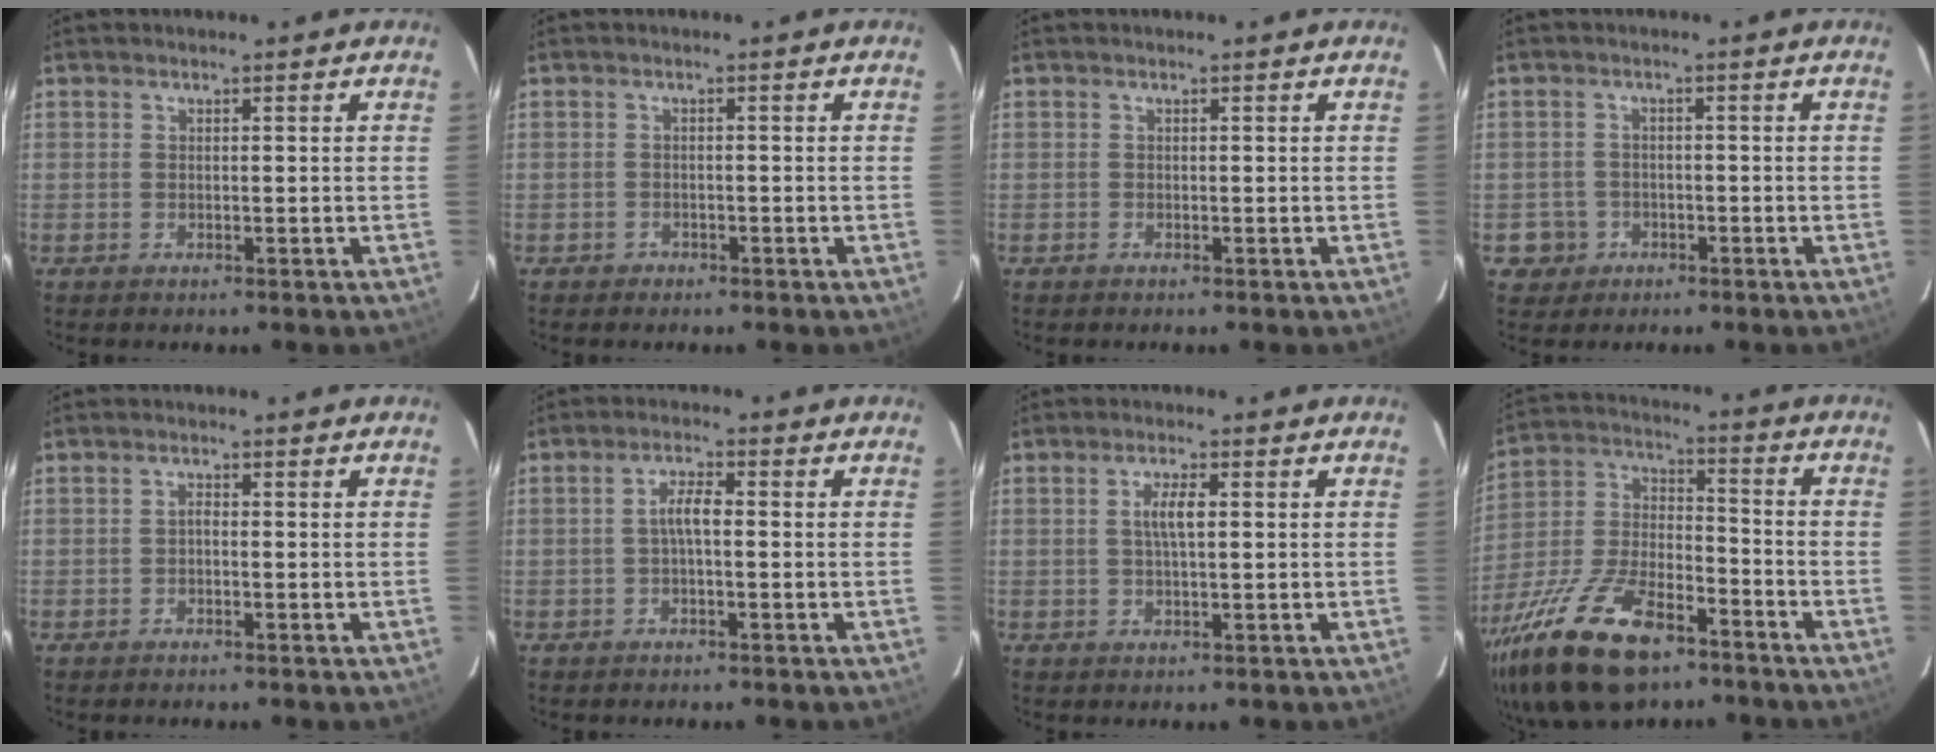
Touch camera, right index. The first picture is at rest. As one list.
[{"total": 1.6, "force": [-1.0, 1.2, 0.1], "torque": [-0.004, 0.006, -0.015]}, {"total": 0.0}, {"total": 4.4, "force": [-1.5, 4.1, 0.1], "torque": [-0.011, 0.021, -0.022]}, {"total": 0.8, "force": [-0.4, 0.3, 0.6], "torque": [-0.010, 0.005, -0.009]}, {"total": 3.2, "force": [-0.3, 0.8, 3.1], "torque": [-0.059, 0.009, -0.005]}, {"total": 3.4, "force": [0.6, 0.8, 3.3], "torque": [-0.062, 0.004, 0.011]}, {"total": 23.3, "force": [-14.8, 10.1, 14.9], "torque": [-0.314, -0.019, -0.261]}]